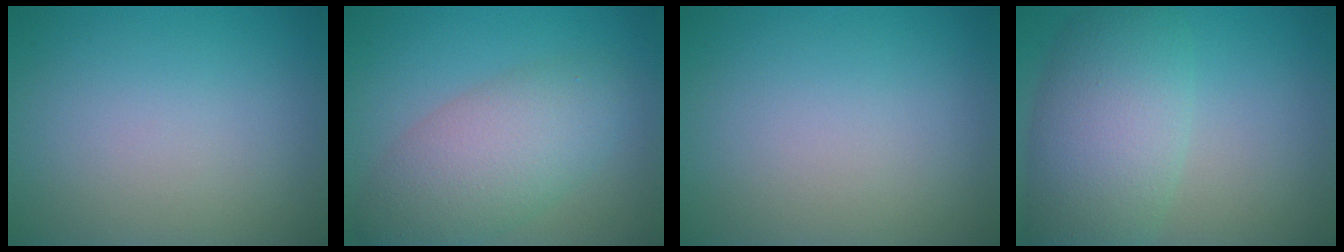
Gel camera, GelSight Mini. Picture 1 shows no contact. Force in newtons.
{"total": 6.0, "press": 6.0, "slide": 0.2}
{"total": 0.0}
{"total": 7.5, "press": 7.5, "slide": 0.1}